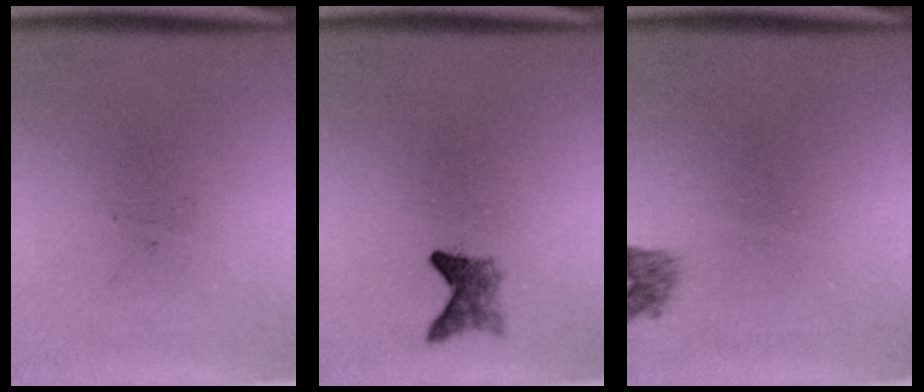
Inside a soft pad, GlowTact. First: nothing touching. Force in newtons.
{"total": 2.1}
{"total": 1.4}